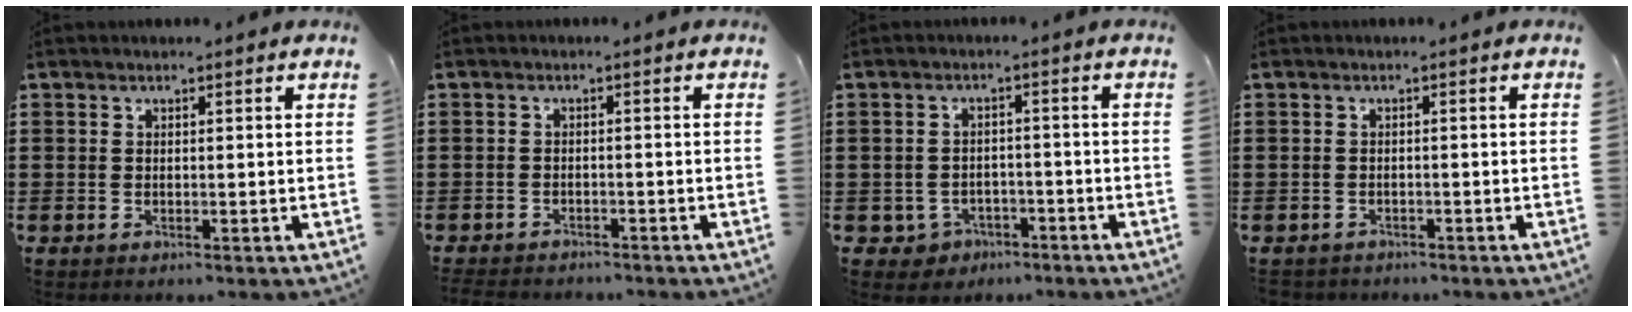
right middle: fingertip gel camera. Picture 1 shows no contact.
{"total": 1.9, "force": [-1.8, 0.2, 0.0], "torque": [-0.005, -0.001, -0.040]}
{"total": 2.7, "force": [-2.1, 1.6, 0.4], "torque": [-0.023, -0.001, -0.049]}
{"total": 1.1, "force": [-1.0, 0.2, -0.2], "torque": [-0.001, 0.002, -0.024]}